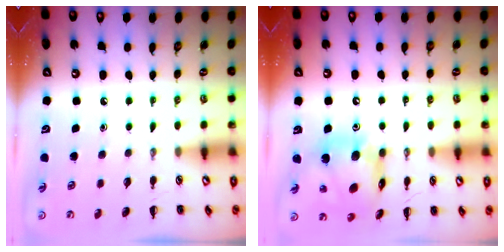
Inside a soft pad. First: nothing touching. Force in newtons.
{"total": 13.9, "press": 13.5, "slide": 3.2}